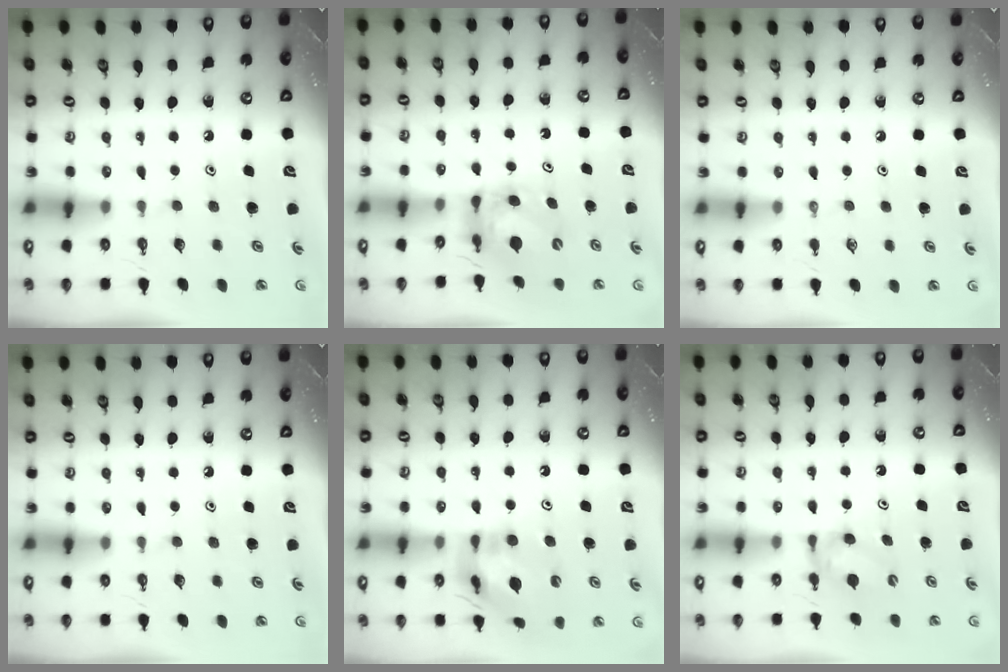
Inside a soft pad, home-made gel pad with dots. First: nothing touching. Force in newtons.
{"total": 5.7, "press": 5.6, "slide": 0.6}
{"total": 0.0}
{"total": 0.0}
{"total": 12.3, "press": 12.2, "slide": 1.5}
{"total": 5.2, "press": 5.1, "slide": 0.5}